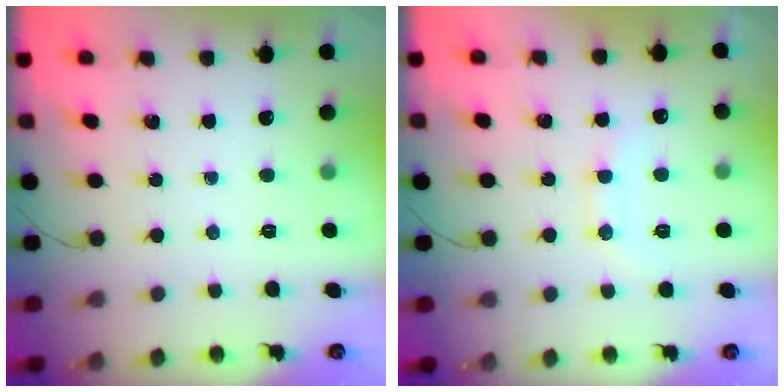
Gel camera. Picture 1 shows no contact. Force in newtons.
{"total": 9.3, "press": 9.3, "slide": 0.7}